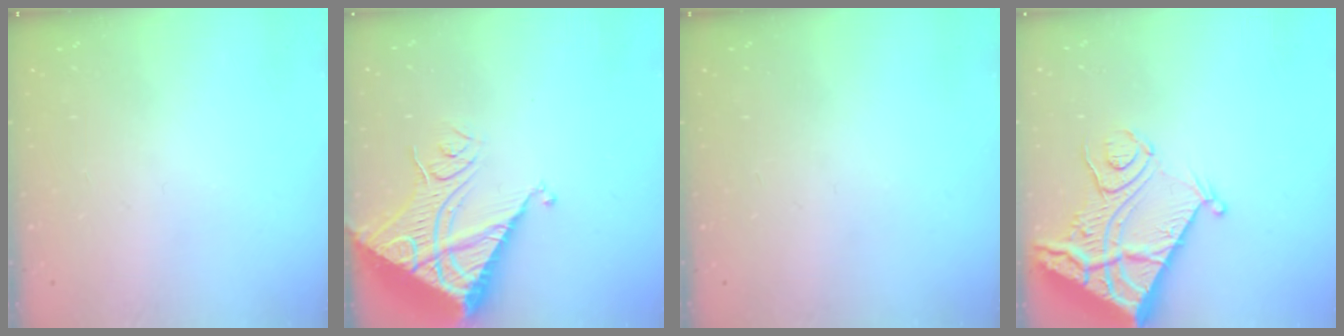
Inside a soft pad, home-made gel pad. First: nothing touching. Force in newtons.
{"total": 13.7, "press": 13.7, "slide": 1.3}
{"total": 0.0}
{"total": 17.7, "press": 17.5, "slide": 2.3}